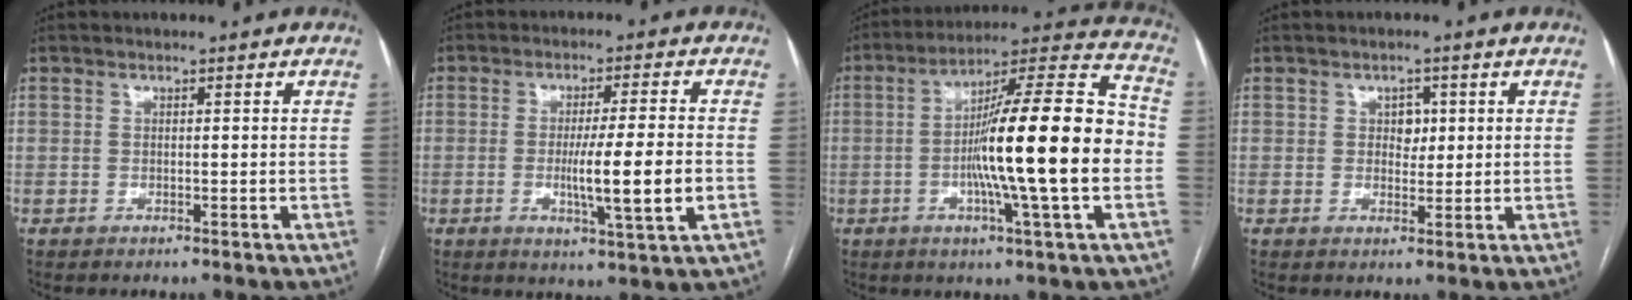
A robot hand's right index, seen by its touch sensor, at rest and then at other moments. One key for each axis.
{"total": 9.4, "fx": -2.0, "fy": -0.6, "fz": 9.2, "tx": -0.155, "ty": -0.017, "tz": -0.035}
{"total": 20.4, "fx": -3.0, "fy": 0.1, "fz": 20.2, "tx": -0.317, "ty": 0.010, "tz": -0.058}
{"total": 2.5, "fx": 0.5, "fy": 1.7, "fz": 1.7, "tx": -0.019, "ty": 0.004, "tz": 0.007}